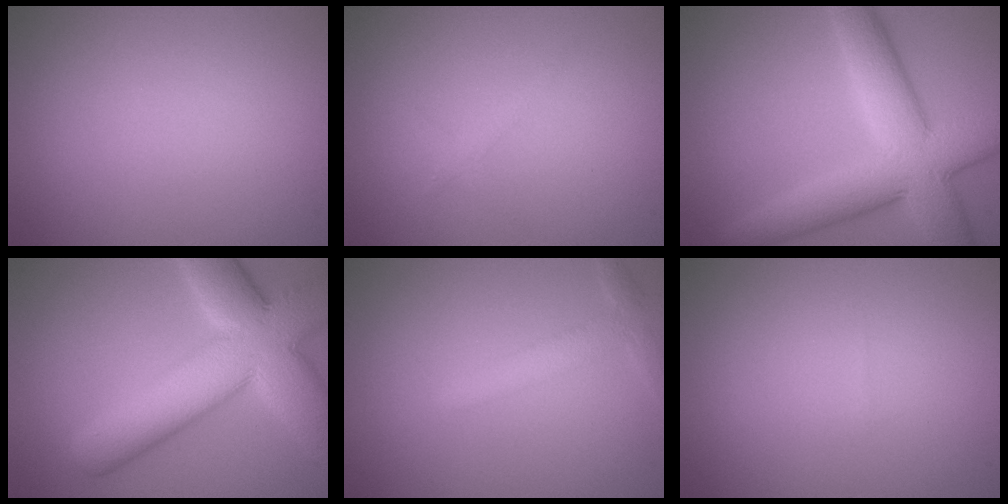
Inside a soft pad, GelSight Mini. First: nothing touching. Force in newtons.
{"total": 1.0, "press": 1.0, "slide": 0.0}
{"total": 8.7, "press": 8.6, "slide": 0.2}
{"total": 11.8, "press": 11.7, "slide": 1.3}
{"total": 2.6, "press": 2.5, "slide": 0.2}
{"total": 0.0}